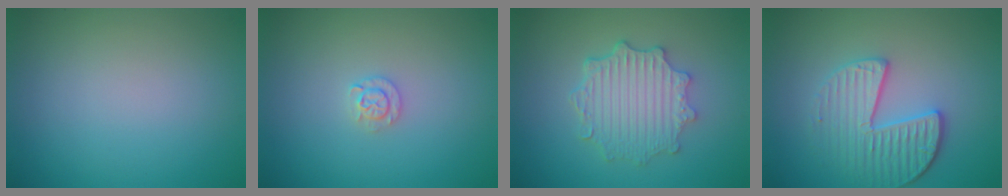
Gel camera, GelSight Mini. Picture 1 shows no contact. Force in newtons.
{"total": 1.3, "press": 1.3, "slide": 0.2}
{"total": 4.6, "press": 3.8, "slide": 2.7}
{"total": 3.9, "press": 3.5, "slide": 1.6}